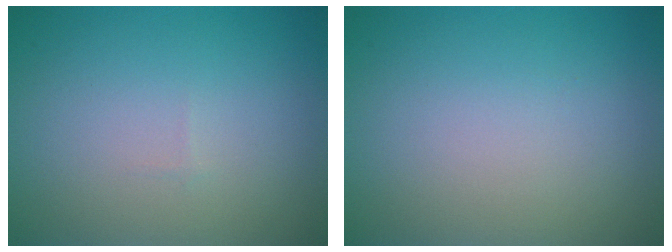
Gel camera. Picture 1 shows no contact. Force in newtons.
{"total": 0.0}